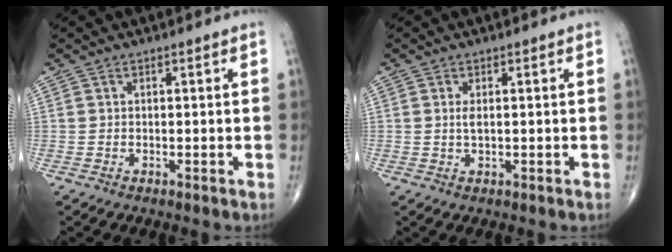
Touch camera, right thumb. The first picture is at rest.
{"total": 1.8, "force": [0.3, 0.7, 1.6], "torque": [-0.034, -0.002, 0.009]}